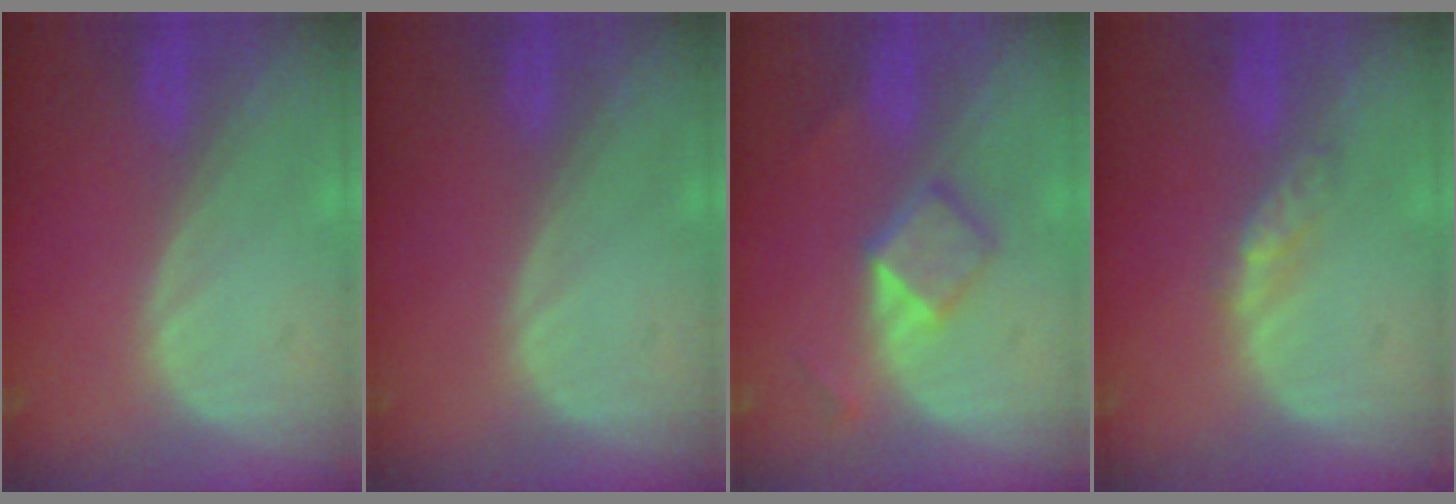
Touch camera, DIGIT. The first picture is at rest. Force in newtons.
{"total": 0.0}
{"total": 4.3, "press": 4.3, "slide": 0.4}
{"total": 2.8, "press": 2.5, "slide": 1.2}